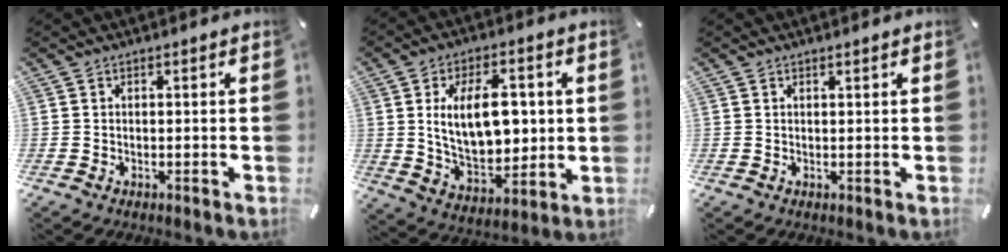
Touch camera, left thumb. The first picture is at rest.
{"total": 15.9, "force": [2.3, 9.6, 12.4], "torque": [-0.209, 0.000, 0.037]}
{"total": 0.6, "force": [0.5, 0.0, 0.3], "torque": [-0.005, -0.003, 0.009]}